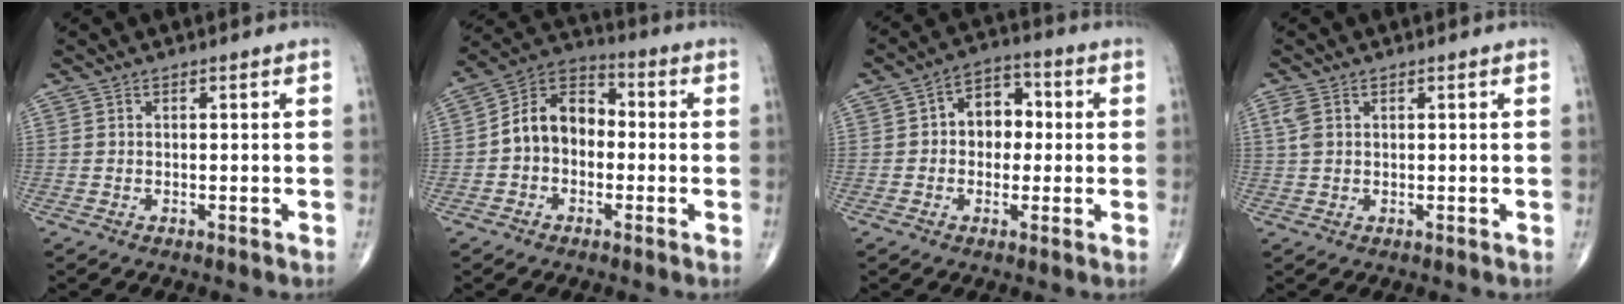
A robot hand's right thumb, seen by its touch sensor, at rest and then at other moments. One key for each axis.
{"total": 10.7, "fx": -1.0, "fy": 7.9, "fz": 7.1, "tx": -0.097, "ty": 0.038, "tz": -0.035}
{"total": 8.3, "fx": 0.6, "fy": 6.1, "fz": 5.5, "tx": -0.047, "ty": 0.023, "tz": -0.001}
{"total": 2.5, "fx": 1.0, "fy": 1.5, "fz": 1.7, "tx": -0.050, "ty": 0.007, "tz": 0.025}